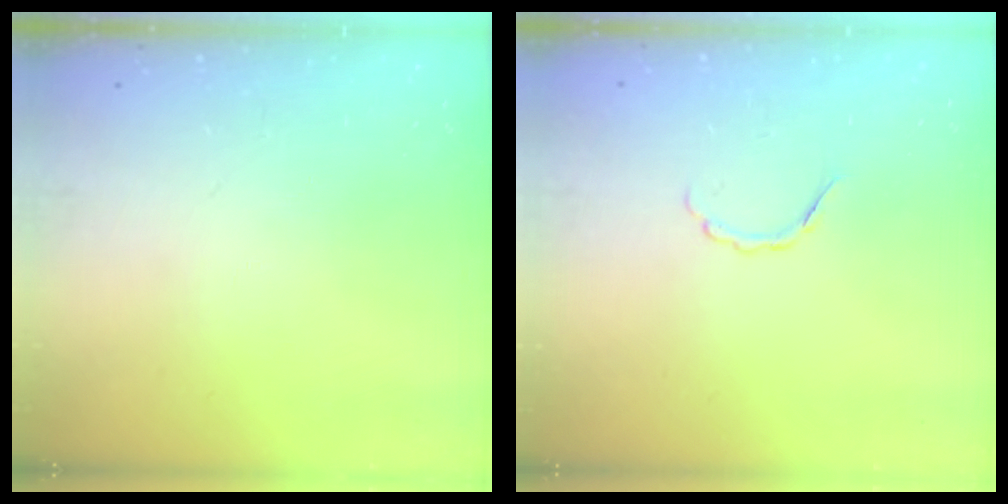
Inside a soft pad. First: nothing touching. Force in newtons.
{"total": 3.6, "press": 3.6, "slide": 0.7}